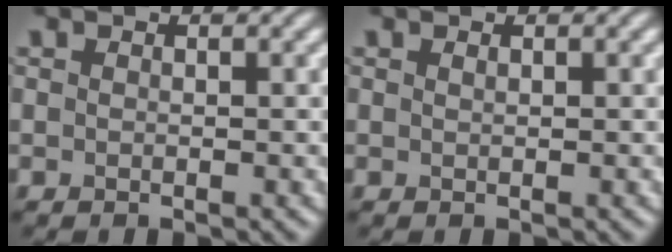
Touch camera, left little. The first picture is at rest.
{"total": 0.0}